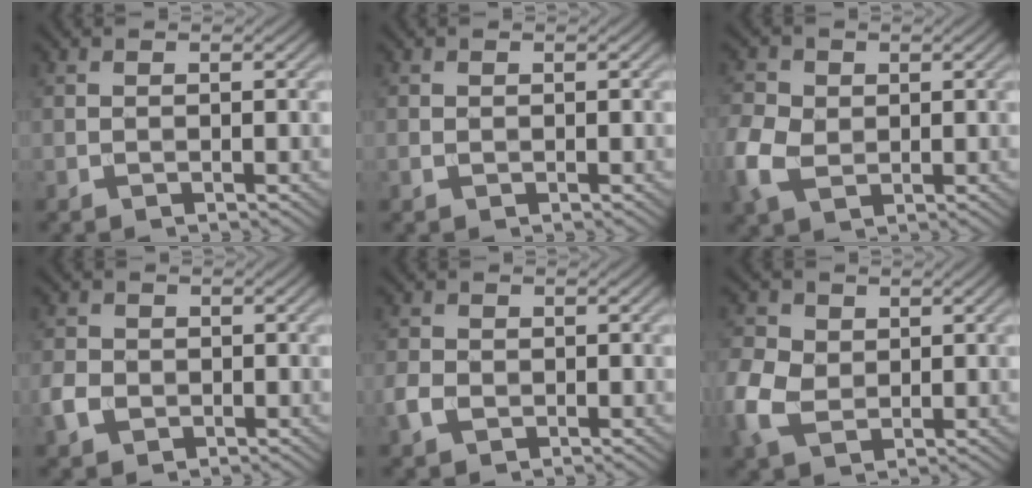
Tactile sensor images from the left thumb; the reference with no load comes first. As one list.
[{"total": 0.6, "force": [0.0, 0.5, 0.3], "torque": [-0.006, -0.002, 0.000]}, {"total": 5.6, "force": [-0.5, 4.4, 3.4], "torque": [-0.099, 0.001, -0.019]}, {"total": 3.3, "force": [-1.0, 2.7, 1.6], "torque": [-0.044, -0.004, -0.024]}, {"total": 2.7, "force": [-0.8, 2.1, 1.5], "torque": [-0.041, -0.005, -0.020]}, {"total": 6.2, "force": [-0.2, 4.9, 3.7], "torque": [-0.108, 0.002, -0.012]}]